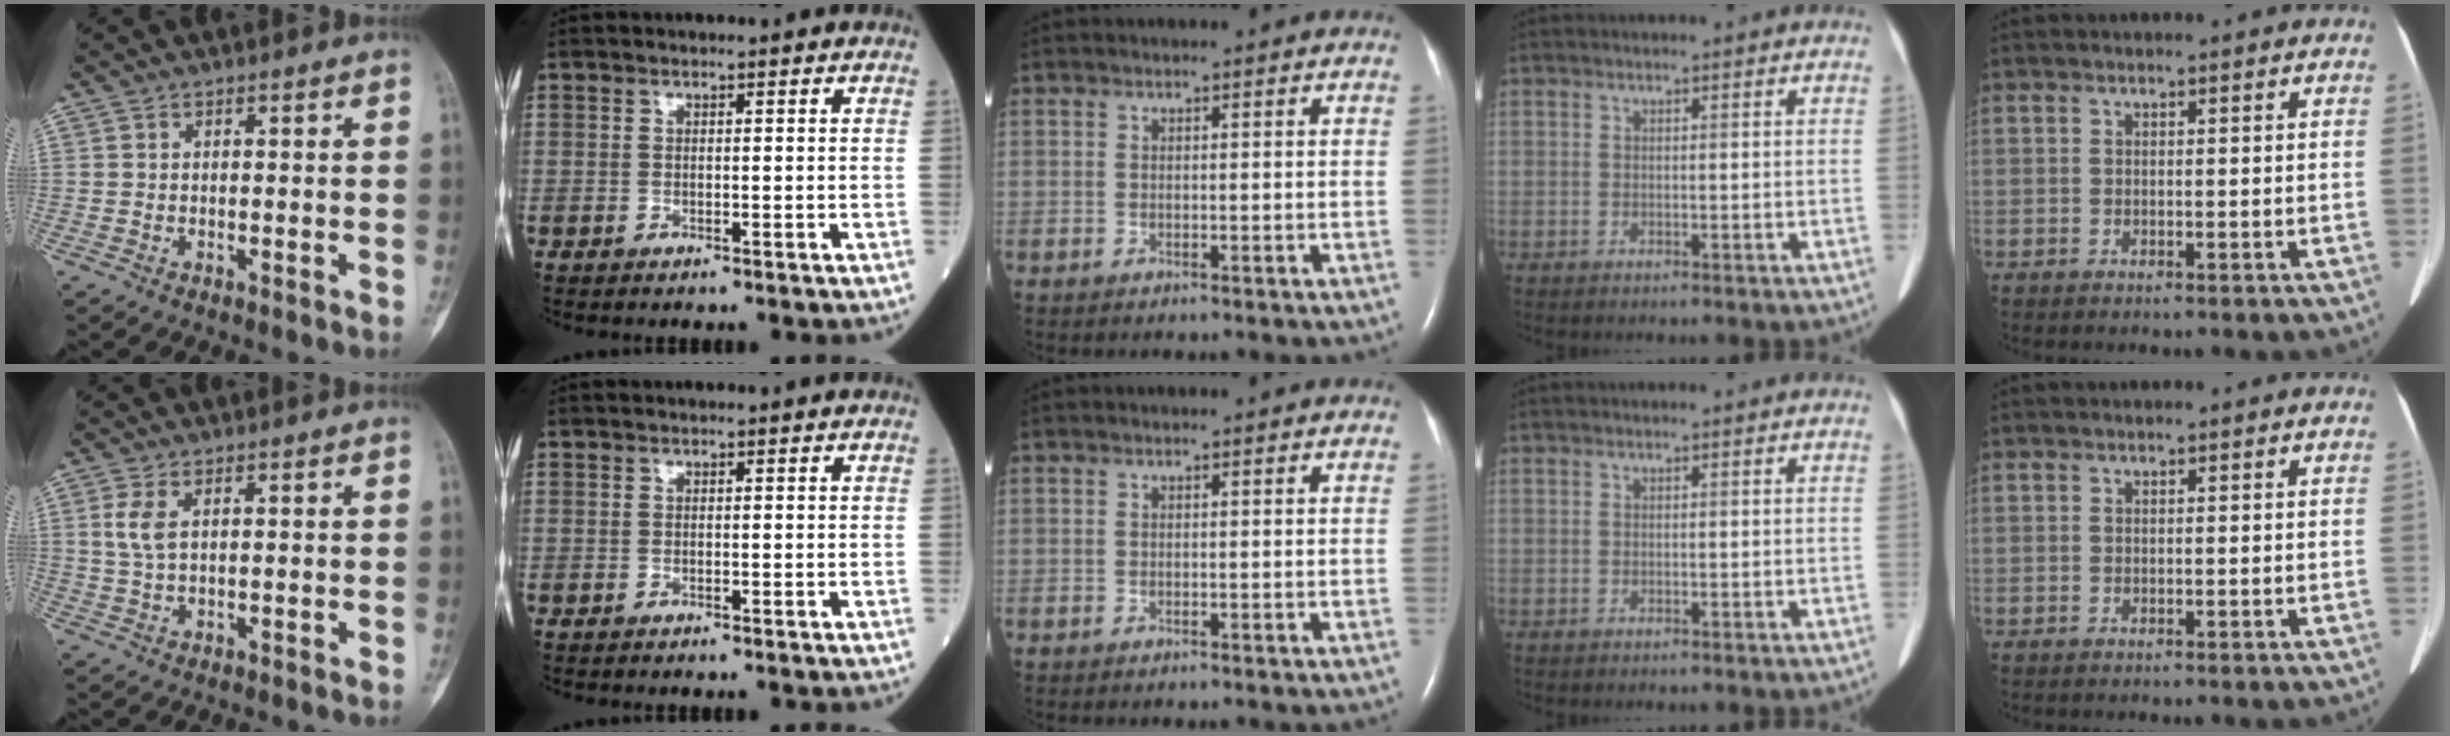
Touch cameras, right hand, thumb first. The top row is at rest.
{"thumb": {"total": 3.7, "force": [1.0, 1.7, 3.1], "torque": [-0.079, 0.004, 0.026]}}